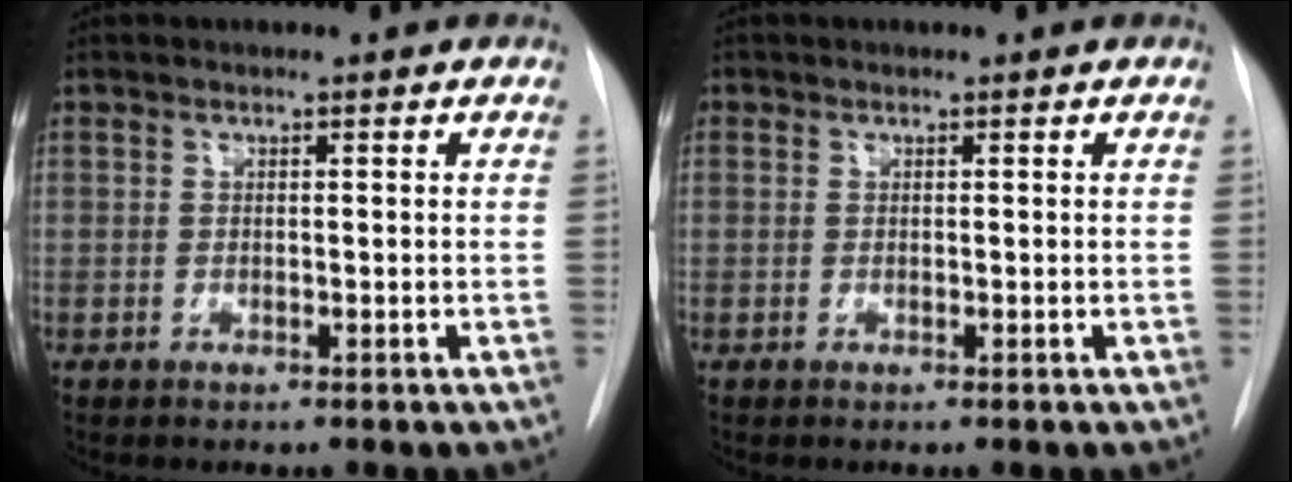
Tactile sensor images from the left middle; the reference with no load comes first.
{"total": 0.0}